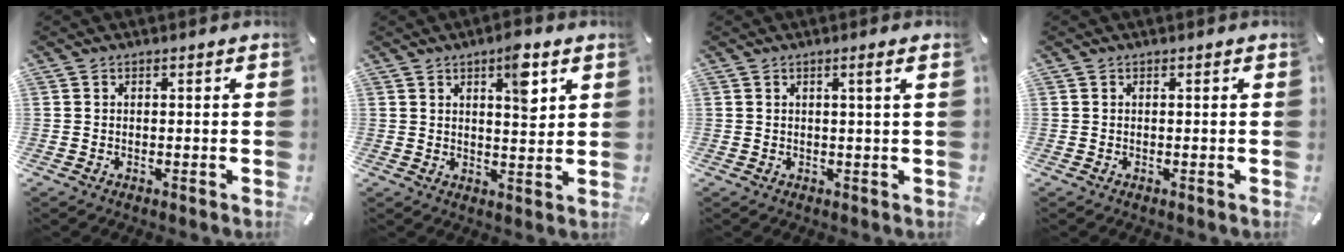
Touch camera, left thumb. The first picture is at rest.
{"total": 7.5, "force": [3.8, 2.7, 5.9], "torque": [-0.076, -0.018, 0.057]}
{"total": 2.5, "force": [0.8, -0.1, 2.3], "torque": [-0.044, -0.001, 0.012]}
{"total": 0.0}